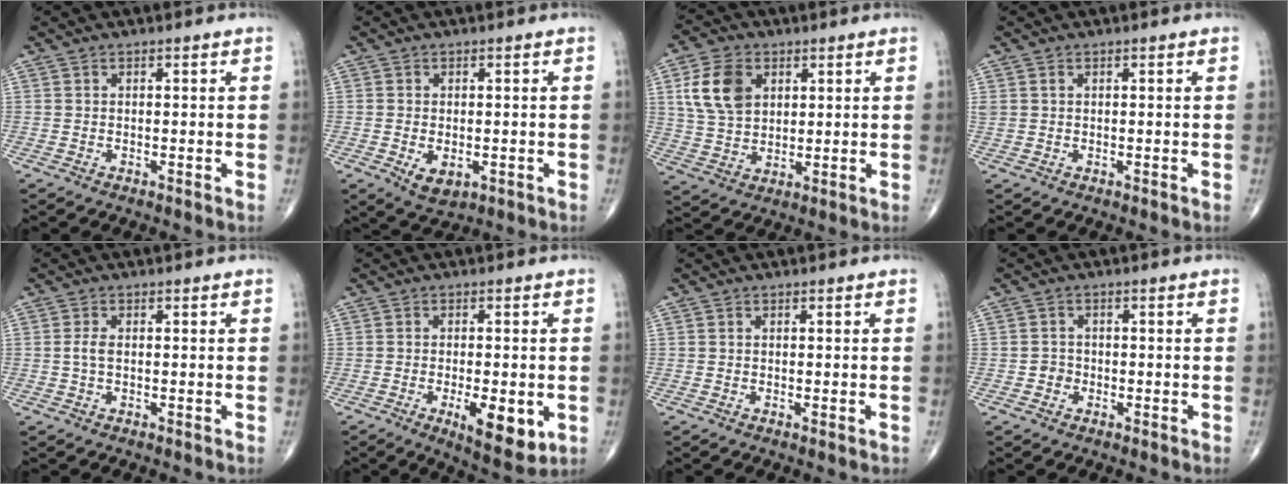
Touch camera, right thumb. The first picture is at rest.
{"total": 4.6, "force": [-1.2, 2.8, 3.5], "torque": [-0.053, -0.005, -0.010]}
{"total": 10.5, "force": [3.5, 7.3, 6.7], "torque": [-0.113, -0.007, 0.071]}
{"total": 1.1, "force": [0.4, 0.8, 0.7], "torque": [-0.020, 0.008, 0.013]}
{"total": 1.8, "force": [-0.1, 0.9, 1.6], "torque": [-0.036, 0.000, -0.002]}
{"total": 9.7, "force": [-2.8, 3.6, 8.6], "torque": [-0.118, -0.016, -0.038]}
{"total": 0.8, "force": [-0.3, 0.3, 0.7], "torque": [-0.009, -0.002, -0.004]}
{"total": 2.1, "force": [-0.8, 1.9, 0.4], "torque": [0.004, 0.009, -0.020]}